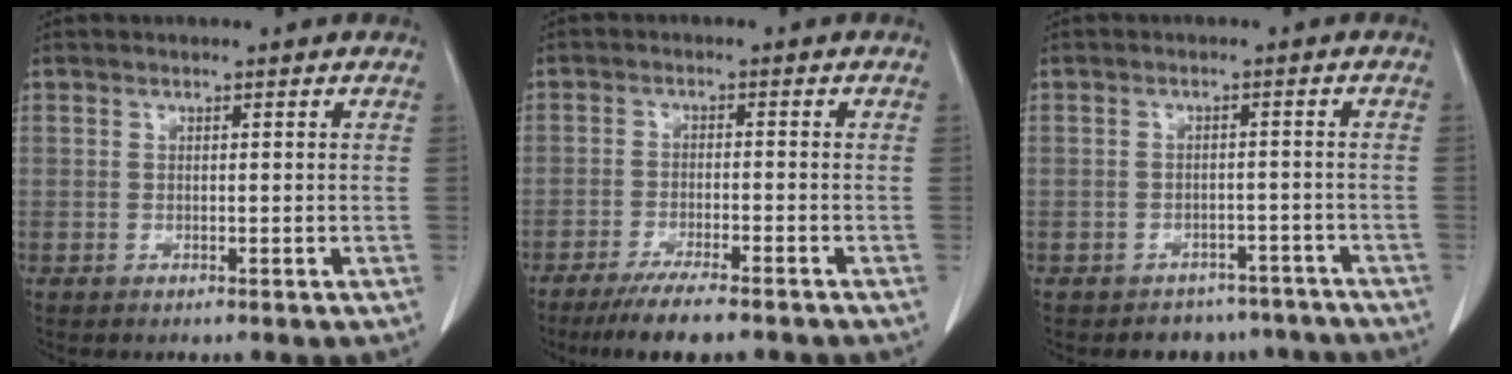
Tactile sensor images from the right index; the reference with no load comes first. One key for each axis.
{"total": 8.9, "fx": -7.2, "fy": 0.9, "fz": 5.2, "tx": -0.077, "ty": -0.019, "tz": -0.113}
{"total": 6.7, "fx": -5.6, "fy": 3.7, "fz": -0.1, "tx": 0.022, "ty": 0.020, "tz": -0.064}